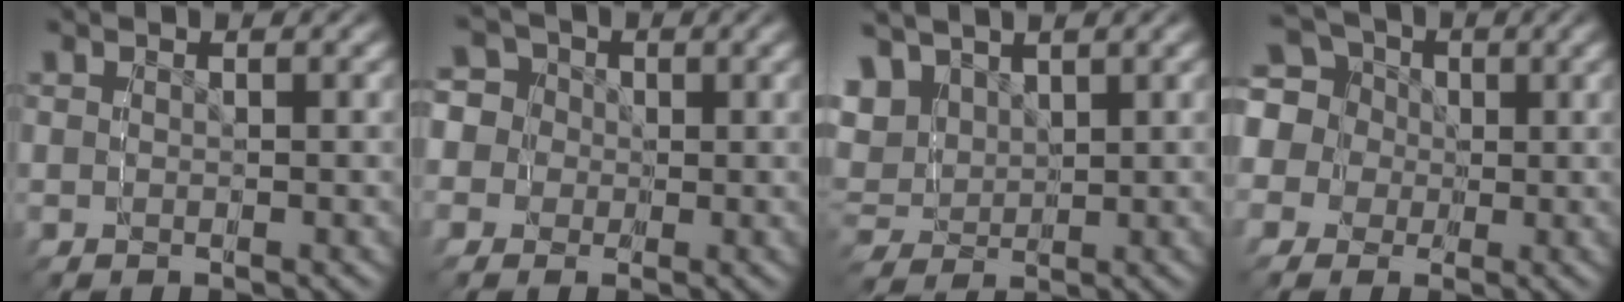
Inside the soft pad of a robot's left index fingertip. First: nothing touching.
{"total": 9.2, "force": [2.3, 8.4, 2.9], "torque": [-0.053, -0.004, 0.029]}
{"total": 5.9, "force": [2.0, 5.2, 1.9], "torque": [-0.063, -0.001, 0.033]}
{"total": 13.1, "force": [3.3, 11.3, 5.8], "torque": [-0.106, -0.002, 0.039]}